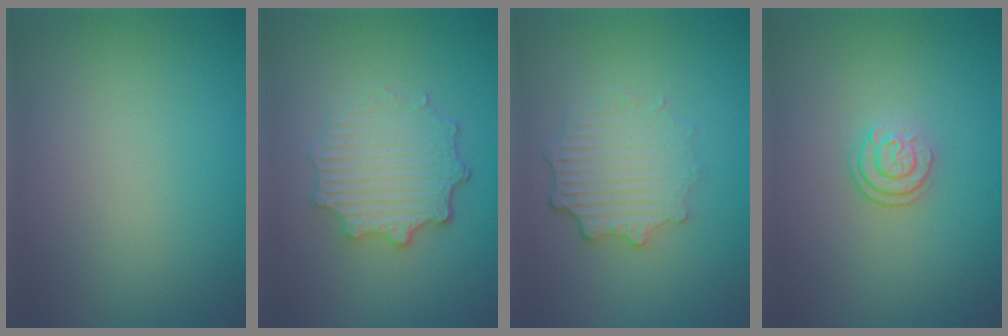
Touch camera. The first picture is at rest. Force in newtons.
{"total": 4.8, "press": 3.8, "slide": 3.0}
{"total": 3.7, "press": 2.9, "slide": 2.3}
{"total": 2.4, "press": 1.7, "slide": 1.7}